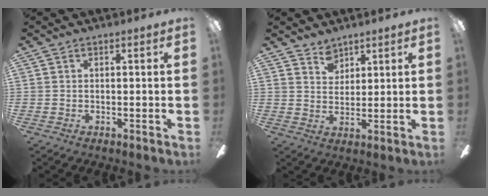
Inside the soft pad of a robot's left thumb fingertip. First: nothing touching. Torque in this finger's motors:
{"motor_torque": [0.24, 0.18, -0.48, -0.08, -0.05]}